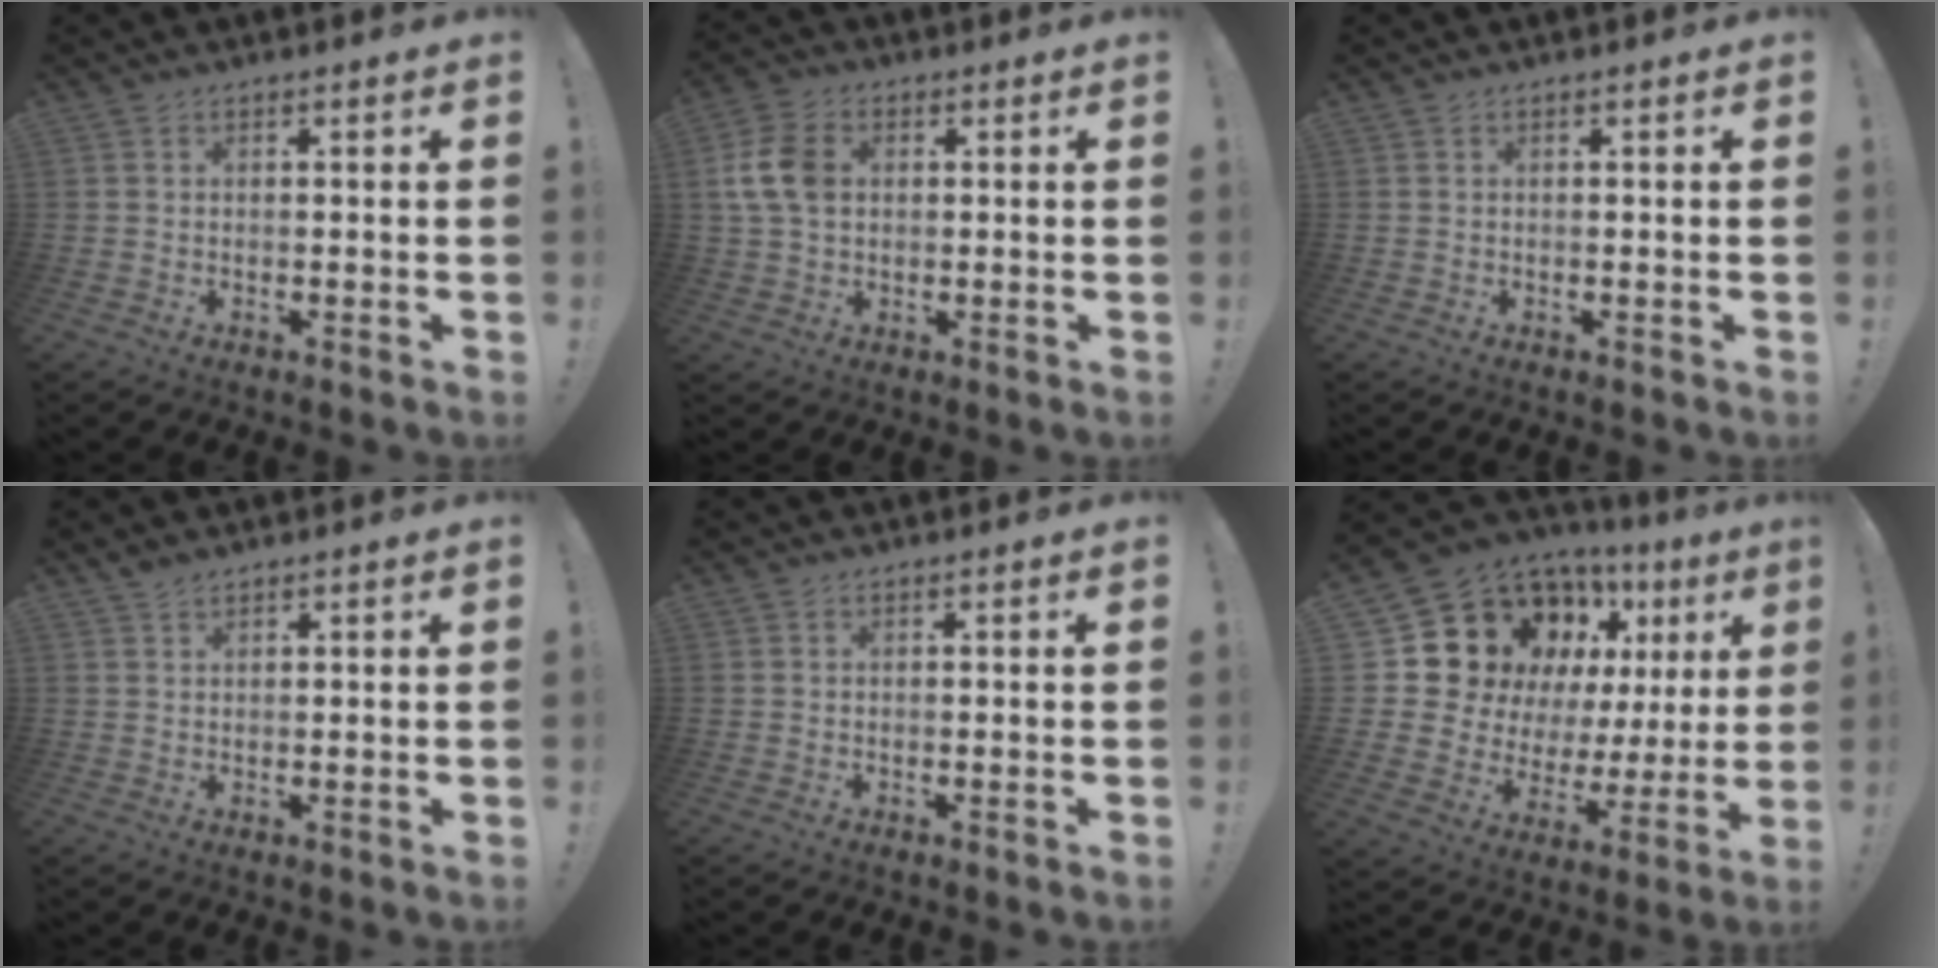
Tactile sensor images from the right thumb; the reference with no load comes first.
{"total": 10.3, "force": [1.4, 7.5, 6.9], "torque": [-0.137, 0.009, 0.029]}
{"total": 0.0}
{"total": 1.5, "force": [1.3, 0.4, 0.7], "torque": [-0.012, -0.003, 0.025]}
{"total": 0.0}
{"total": 17.4, "force": [10.8, 10.8, 8.3], "torque": [-0.123, -0.085, 0.222]}